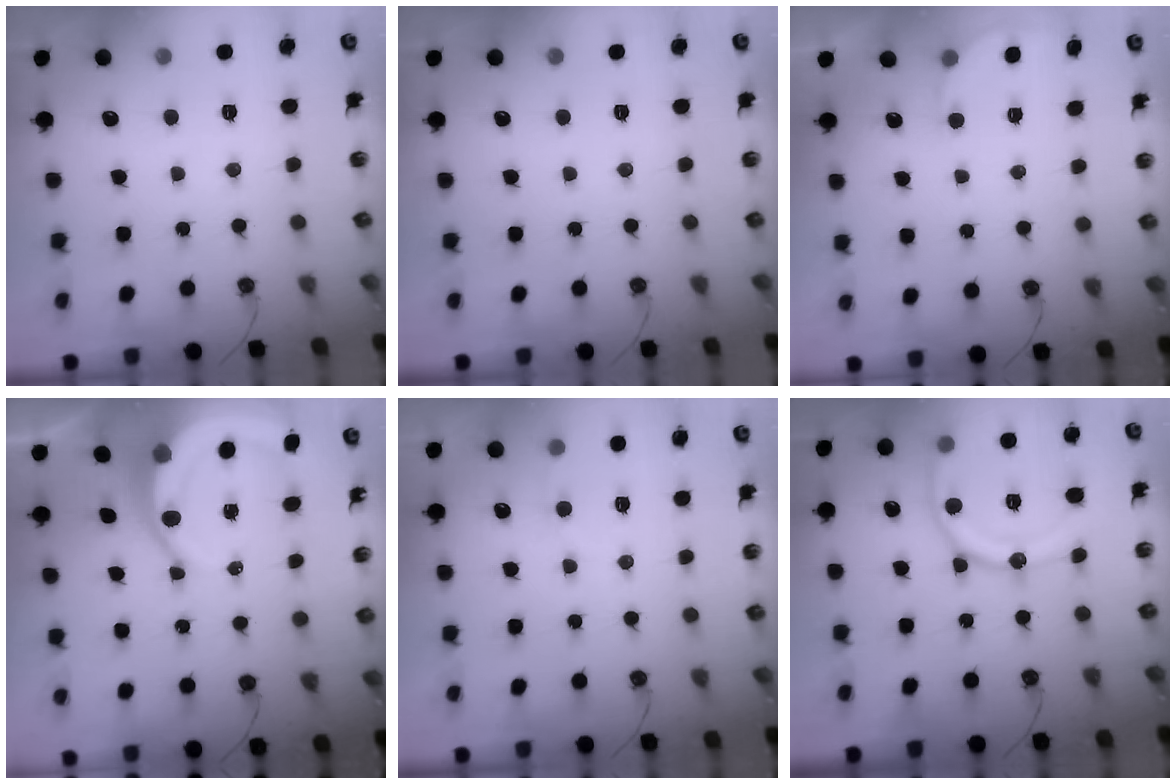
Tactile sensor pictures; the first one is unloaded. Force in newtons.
{"total": 0.0}
{"total": 2.3, "press": 2.3, "slide": 0.5}
{"total": 9.6, "press": 9.5, "slide": 1.2}
{"total": 5.4, "press": 5.4, "slide": 0.5}
{"total": 17.7, "press": 17.6, "slide": 1.8}